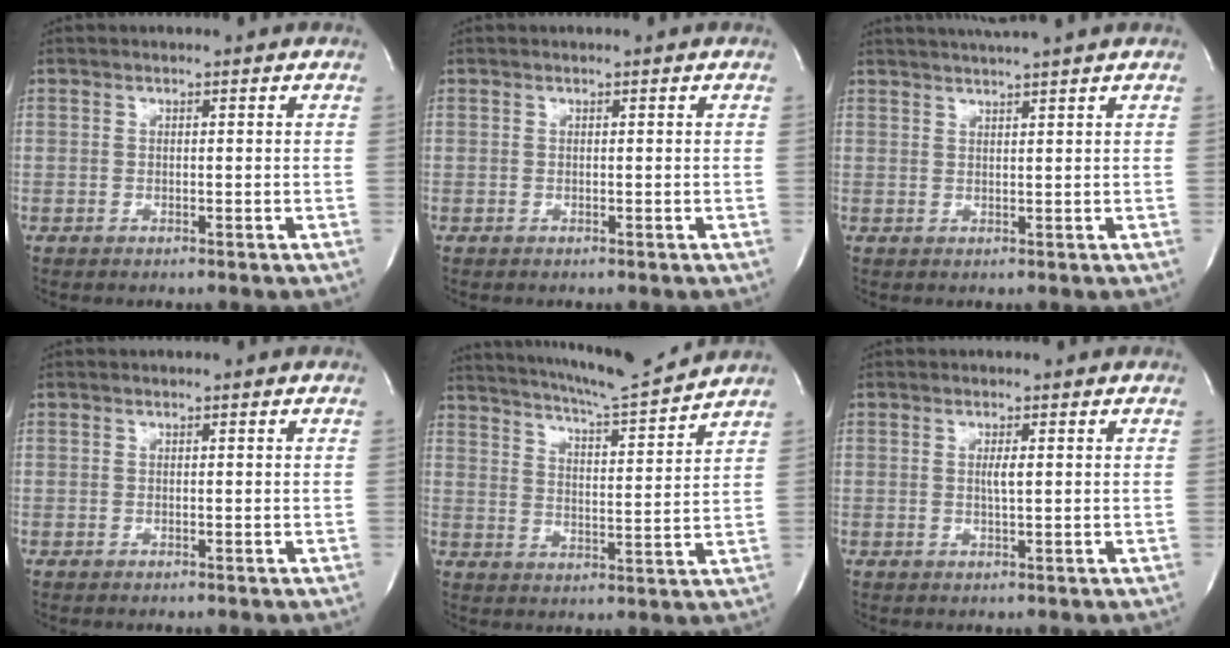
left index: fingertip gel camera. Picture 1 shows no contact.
{"total": 0.0}
{"total": 5.1, "force": [4.5, -1.3, 2.1], "torque": [-0.031, 0.010, 0.066]}
{"total": 0.0}
{"total": 14.1, "force": [13.1, -0.5, 5.2], "torque": [-0.094, -0.021, 0.191]}
{"total": 1.6, "force": [0.1, 0.0, 1.5], "torque": [-0.033, -0.003, 0.001]}